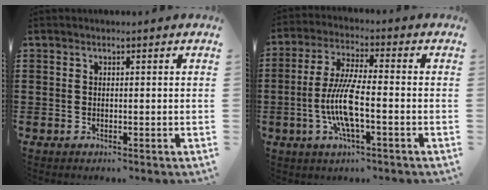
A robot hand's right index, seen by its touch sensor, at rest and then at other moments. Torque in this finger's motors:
{"motor_torque": [2.14, 0.00, 1.05, 0.21]}